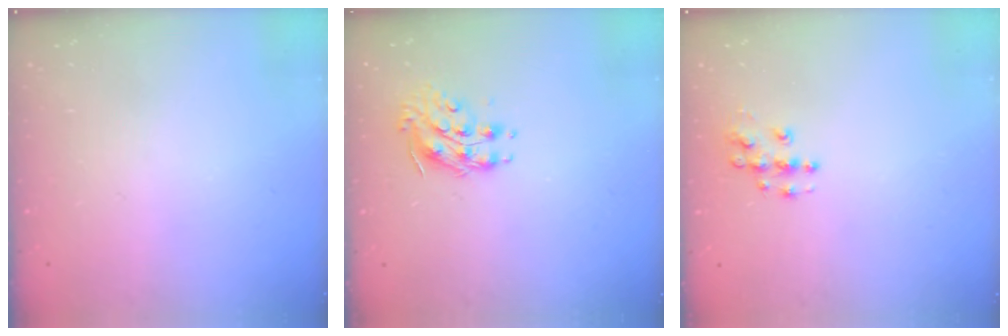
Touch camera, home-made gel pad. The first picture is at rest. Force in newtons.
{"total": 9.0, "press": 9.0, "slide": 0.1}
{"total": 5.9, "press": 5.9, "slide": 0.4}